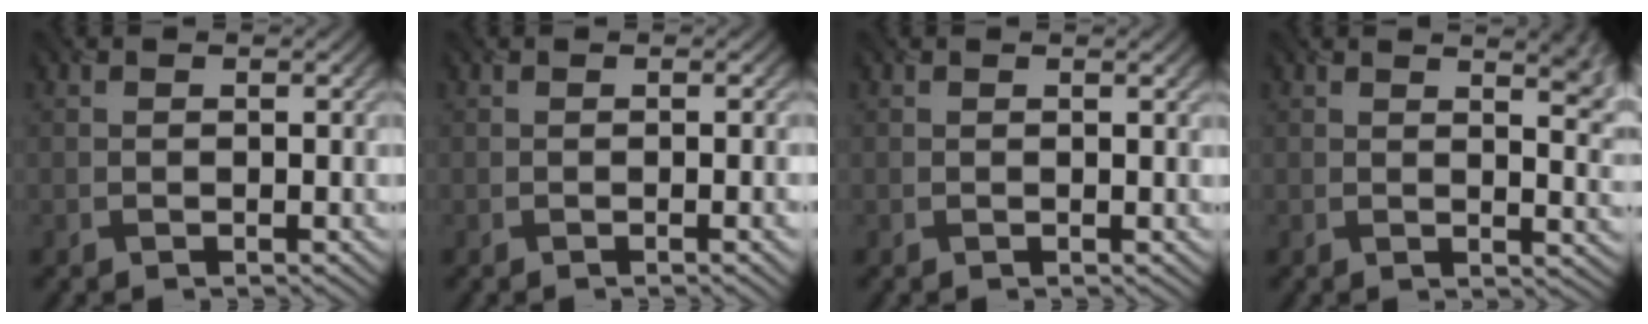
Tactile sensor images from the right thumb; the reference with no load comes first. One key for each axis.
{"total": 1.5, "fx": -0.3, "fy": 0.0, "fz": 1.5, "tx": -0.020, "ty": -0.001, "tz": -0.004}
{"total": 0.8, "fx": 0.6, "fy": -0.1, "fz": 0.5, "tx": -0.008, "ty": 0.000, "tz": 0.011}
{"total": 5.1, "fx": 3.2, "fy": 1.6, "fz": 3.7, "tx": -0.047, "ty": -0.001, "tz": 0.055}